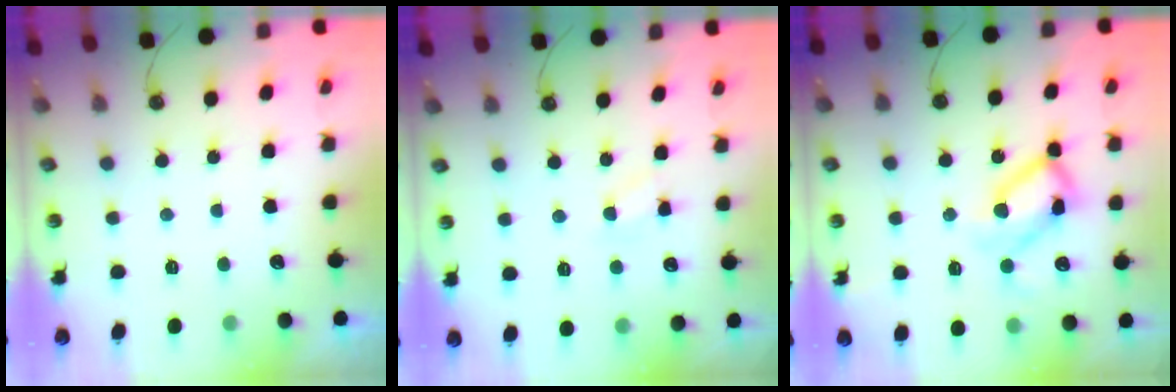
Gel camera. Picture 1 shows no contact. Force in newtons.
{"total": 6.1, "press": 6.0, "slide": 0.8}
{"total": 12.2, "press": 12.1, "slide": 1.2}